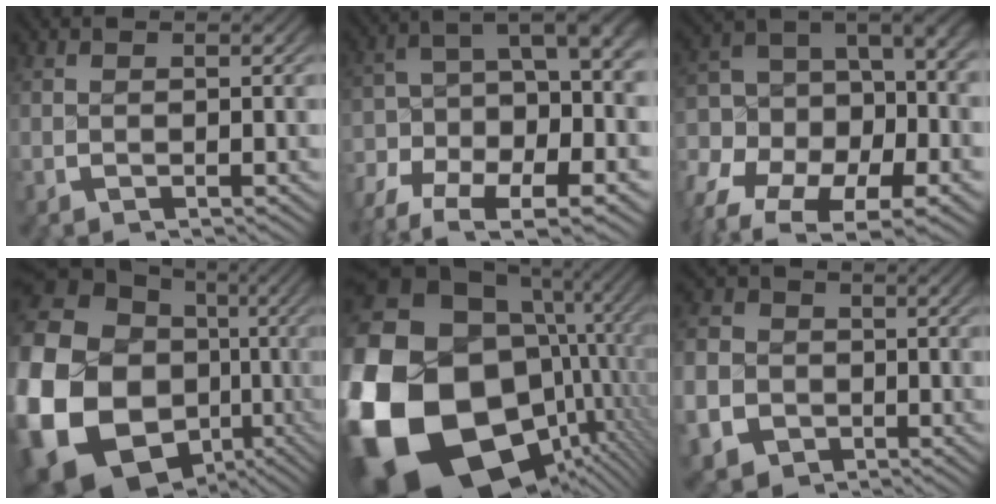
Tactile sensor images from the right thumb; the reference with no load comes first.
{"total": 12.3, "force": [-3.6, 7.6, 9.0], "torque": [-0.148, -0.035, -0.060]}
{"total": 14.8, "force": [-3.7, 10.1, 10.1], "torque": [-0.184, -0.038, -0.051]}
{"total": 22.9, "force": [-4.9, 17.9, 13.3], "torque": [-0.341, -0.107, -0.046]}
{"total": 30.0, "force": [-7.2, 21.8, 19.2], "torque": [-0.390, -0.109, -0.080]}
{"total": 10.8, "force": [-2.9, 9.6, 4.0], "torque": [-0.097, -0.042, -0.047]}